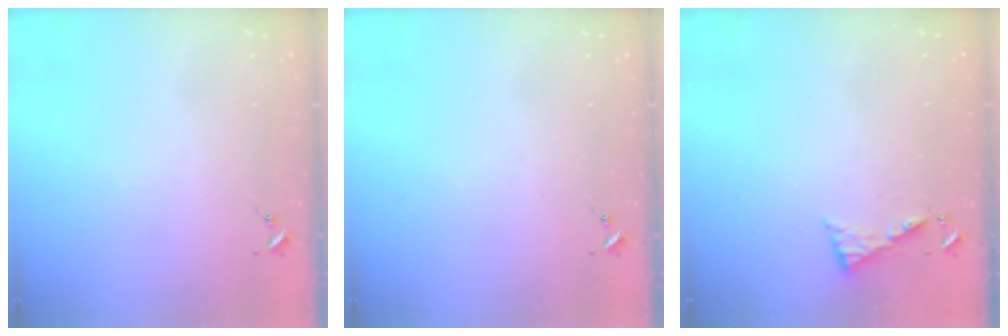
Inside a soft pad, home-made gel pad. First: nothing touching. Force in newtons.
{"total": 0.0}
{"total": 6.4, "press": 6.4, "slide": 0.5}